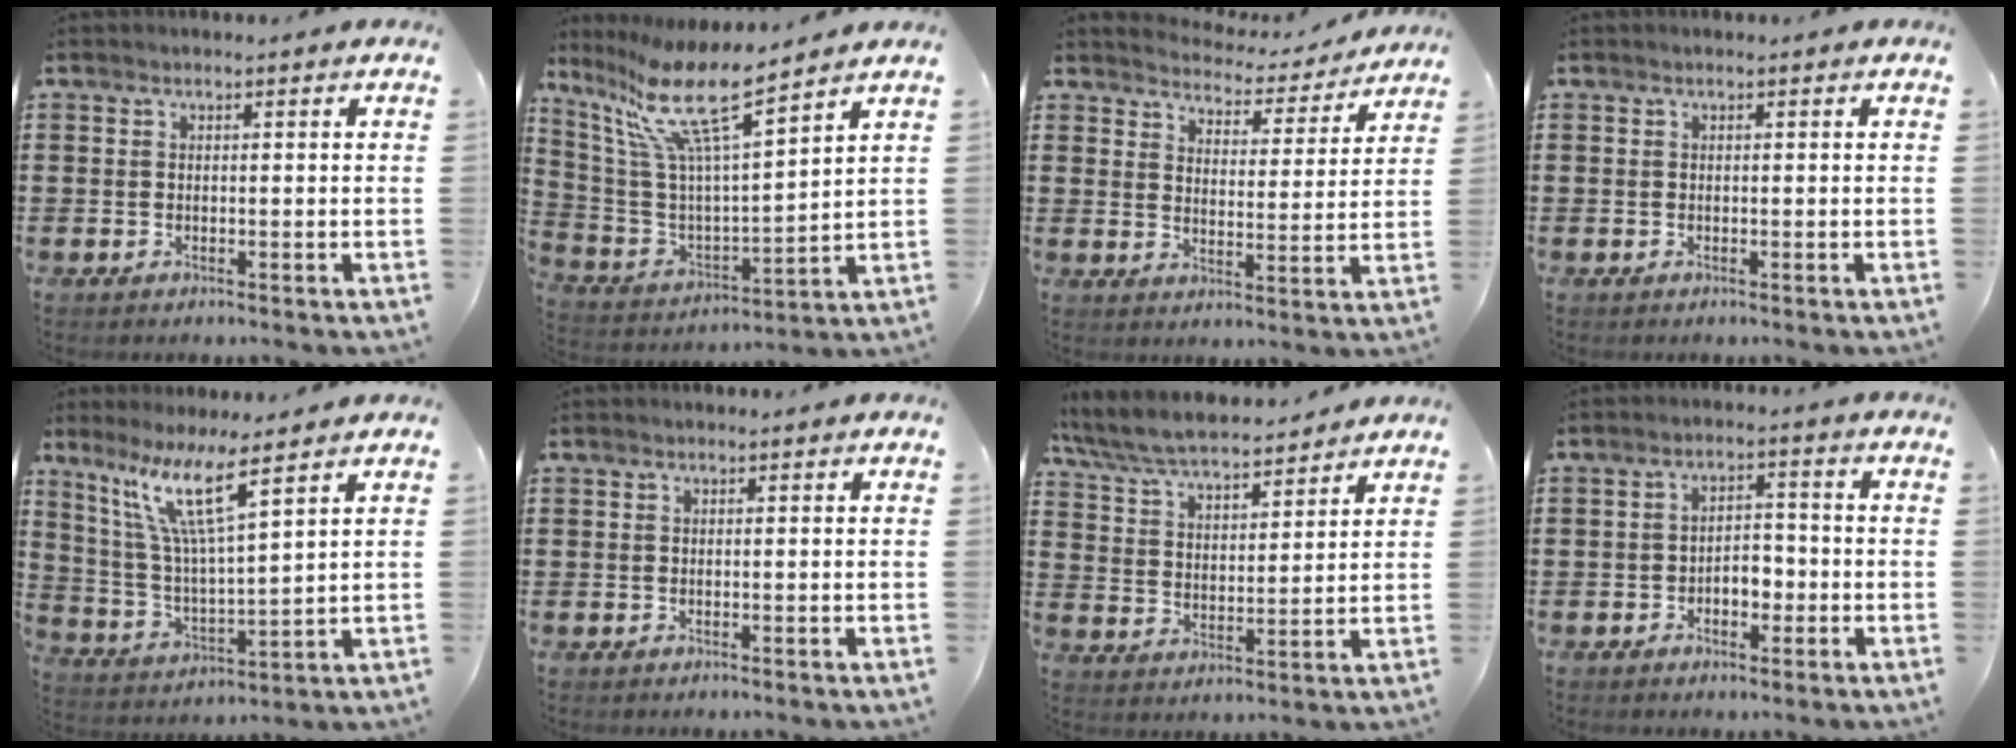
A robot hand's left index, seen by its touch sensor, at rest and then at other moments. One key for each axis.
{"total": 12.4, "fx": 8.6, "fy": 1.7, "fz": 8.7, "tx": -0.204, "ty": -0.054, "tz": 0.141}
{"total": 3.7, "fx": 3.7, "fy": 0.3, "fz": -0.2, "tx": -0.013, "ty": -0.032, "tz": 0.056}
{"total": 0.0}
{"total": 10.1, "fx": 6.7, "fy": 0.5, "fz": 7.4, "tx": -0.163, "ty": -0.031, "tz": 0.116}
{"total": 0.0}
{"total": 6.7, "fx": 6.3, "fy": 0.8, "fz": 2.1, "tx": -0.068, "ty": -0.032, "tz": 0.111}
{"total": 3.4, "fx": -1.4, "fy": 2.1, "fz": 2.3, "tx": -0.045, "ty": 0.007, "tz": -0.031}